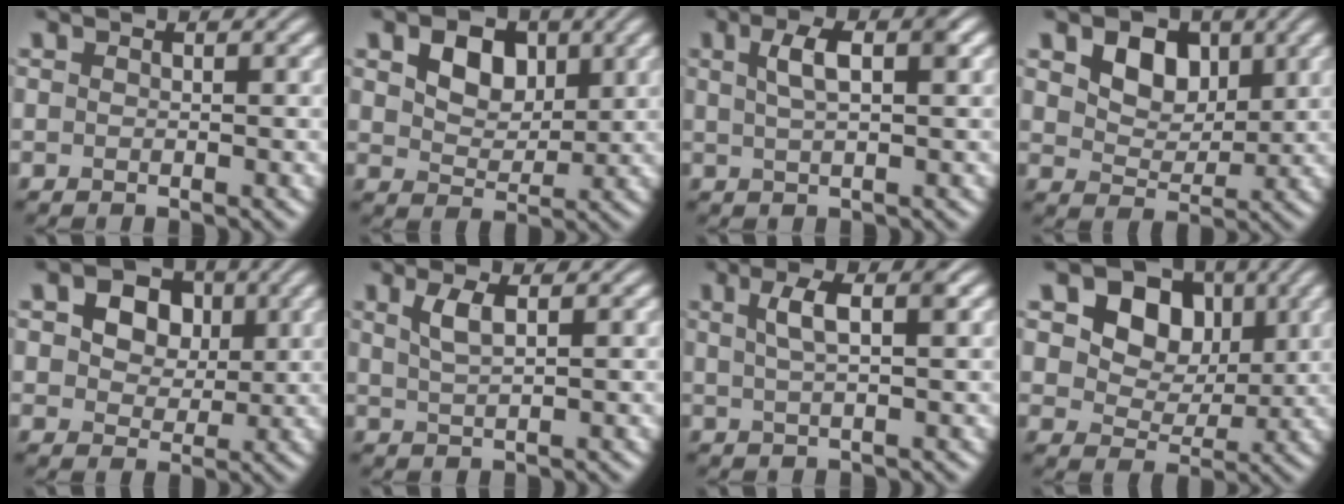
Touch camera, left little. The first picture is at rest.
{"total": 4.5, "force": [1.7, 3.1, 2.8], "torque": [-0.057, 0.000, 0.024]}
{"total": 3.3, "force": [1.0, 1.0, 3.0], "torque": [-0.047, 0.010, 0.016]}
{"total": 4.9, "force": [2.1, 3.4, 2.9], "torque": [-0.058, -0.008, 0.027]}
{"total": 8.3, "force": [3.2, 5.9, 4.8], "torque": [-0.079, 0.026, 0.034]}
{"total": 2.3, "force": [1.0, 0.7, 1.9], "torque": [-0.038, 0.001, 0.020]}
{"total": 3.2, "force": [1.0, 0.9, 2.9], "torque": [-0.044, 0.009, 0.014]}
{"total": 9.5, "force": [3.7, 7.1, 5.1], "torque": [-0.101, 0.007, 0.058]}